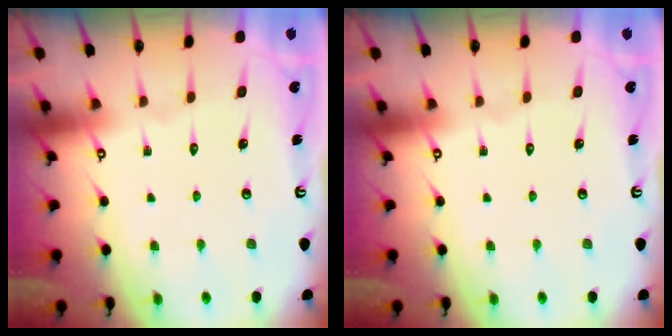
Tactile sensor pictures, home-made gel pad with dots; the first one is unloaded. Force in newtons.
{"total": 0.0}